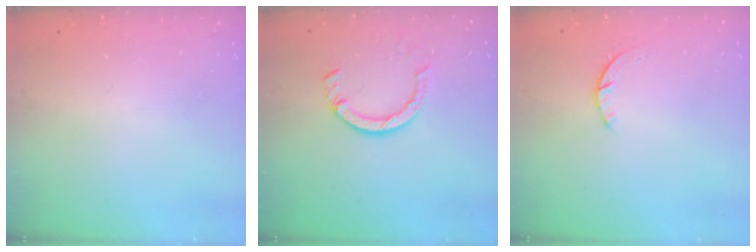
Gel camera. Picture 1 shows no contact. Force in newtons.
{"total": 6.7, "press": 6.7, "slide": 0.9}
{"total": 1.2, "press": 1.2, "slide": 0.3}